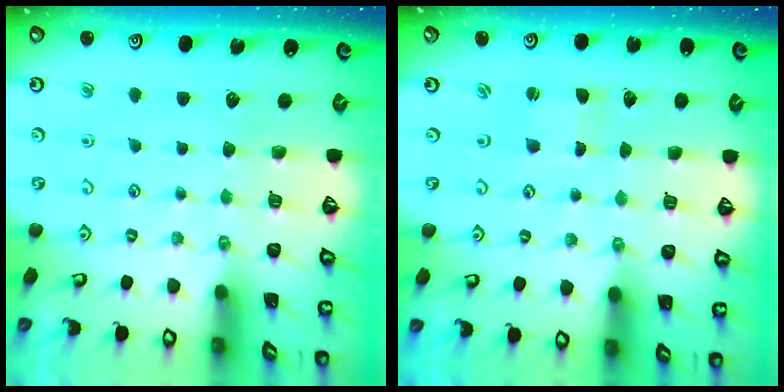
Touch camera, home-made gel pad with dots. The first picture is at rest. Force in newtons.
{"total": 0.0}